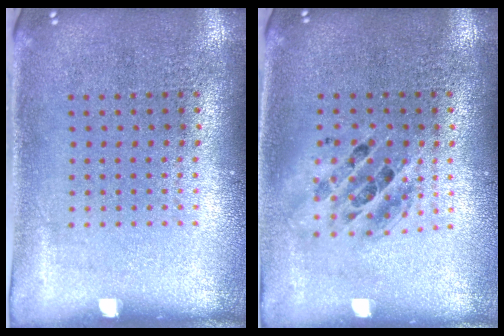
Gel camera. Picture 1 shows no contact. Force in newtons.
{"total": 1.5, "press": 1.2, "slide": 0.8}